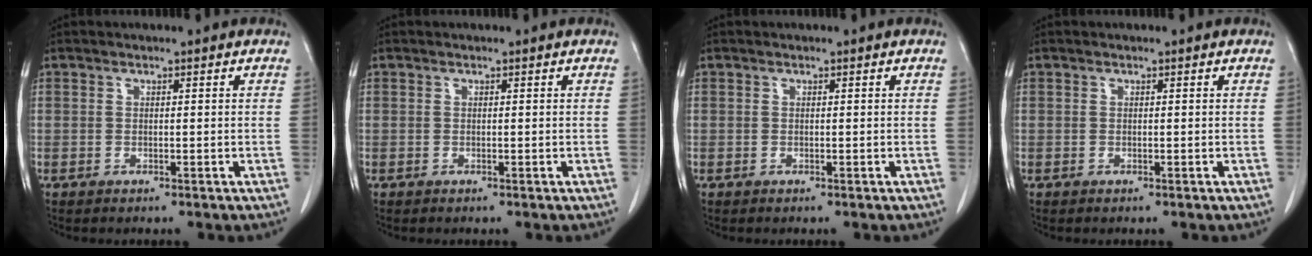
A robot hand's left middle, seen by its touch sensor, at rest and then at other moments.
{"total": 0.0}
{"total": 0.0}
{"total": 0.0}